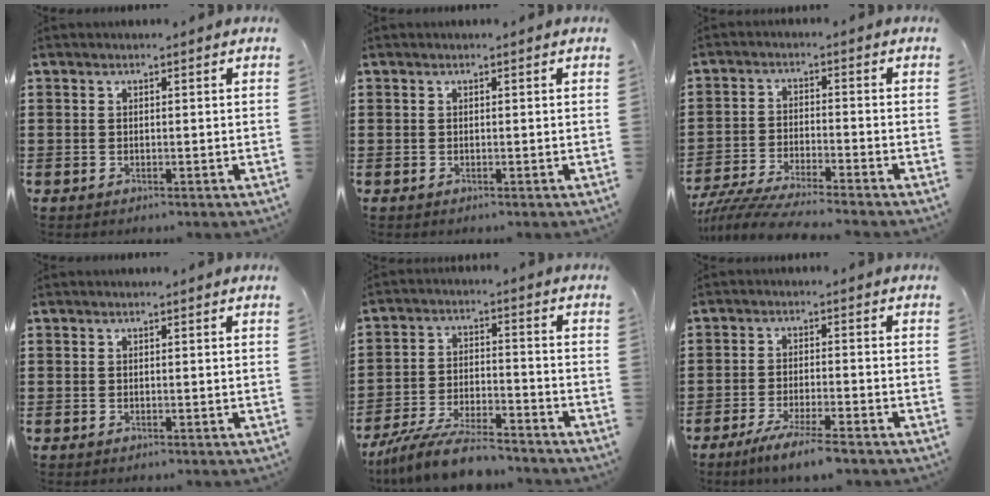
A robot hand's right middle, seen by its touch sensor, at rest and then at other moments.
{"total": 0.0}
{"total": 5.8, "force": [-5.5, -0.1, 1.7], "torque": [-0.046, -0.015, -0.112]}
{"total": 0.0}
{"total": 8.2, "force": [-7.4, 1.1, 3.4], "torque": [-0.071, 0.007, -0.141]}
{"total": 4.5, "force": [-3.7, -0.2, 2.6], "torque": [-0.048, -0.012, -0.067]}